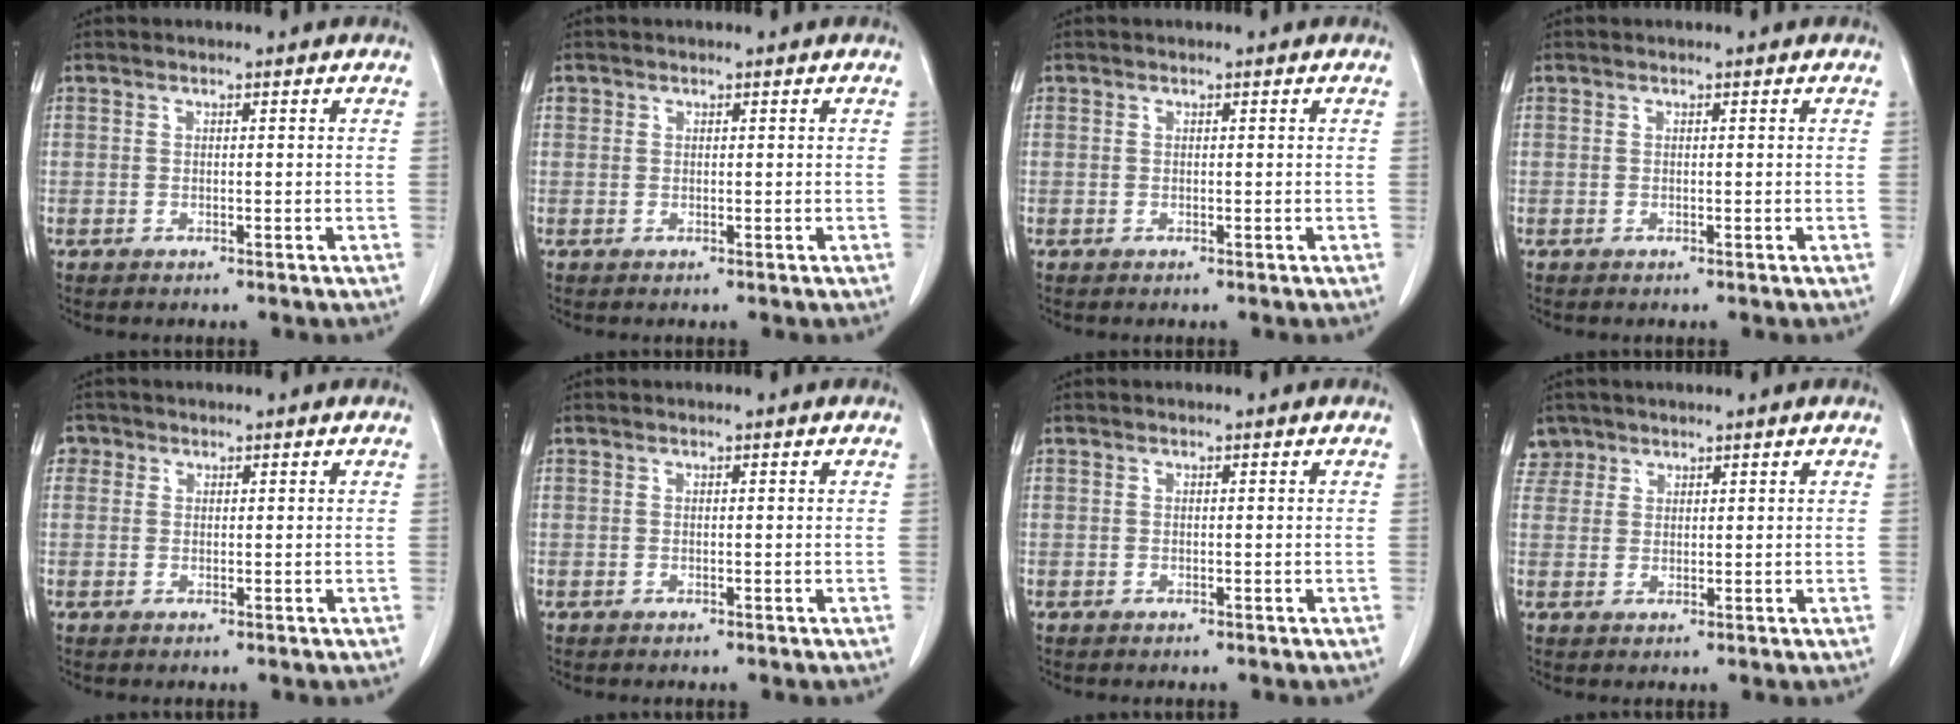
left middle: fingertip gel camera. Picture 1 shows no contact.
{"total": 0.6, "force": [0.3, 0.5, 0.1], "torque": [0.003, 0.004, 0.005]}
{"total": 0.0}
{"total": 0.0}
{"total": 1.6, "force": [0.6, 1.5, 0.2], "torque": [0.006, 0.005, 0.006]}
{"total": 0.0}
{"total": 0.0}
{"total": 2.7, "force": [2.0, 1.7, -0.5], "torque": [0.016, 0.005, 0.038]}